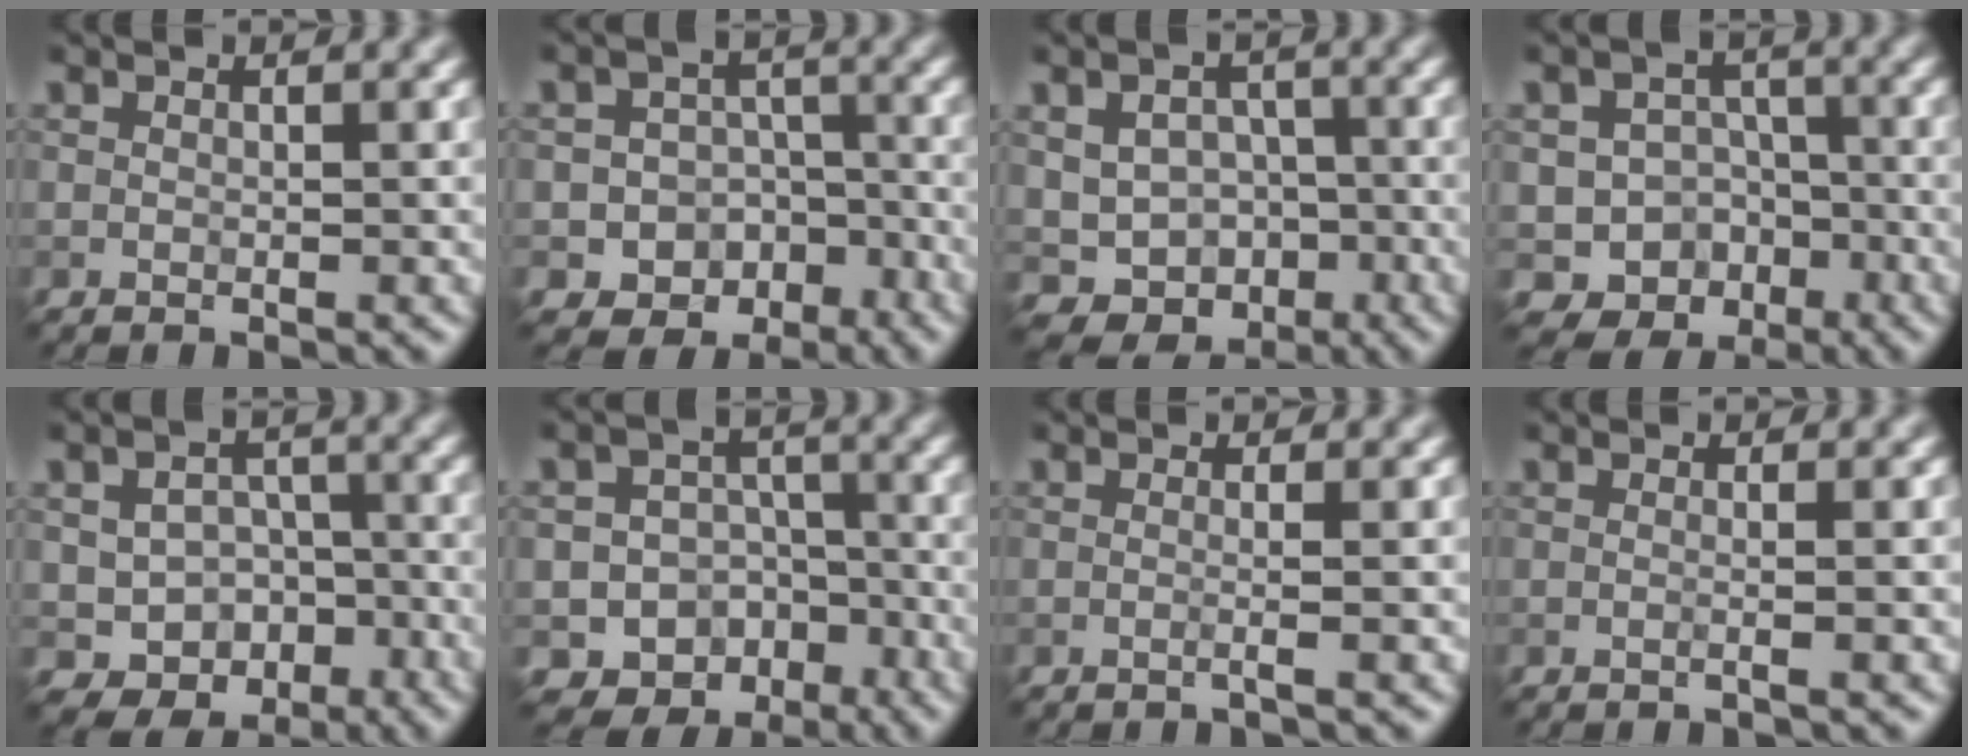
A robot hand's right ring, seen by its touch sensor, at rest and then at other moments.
{"total": 7.9, "force": [-4.3, 6.4, 1.8], "torque": [-0.001, -0.011, -0.079]}
{"total": 6.6, "force": [-2.2, 5.4, 3.2], "torque": [-0.032, 0.000, -0.034]}
{"total": 7.3, "force": [-3.5, 6.3, 1.6], "torque": [-0.001, -0.007, -0.069]}
{"total": 5.9, "force": [-2.4, 4.6, 2.9], "torque": [-0.041, -0.004, -0.026]}
{"total": 11.4, "force": [-6.3, 9.3, 1.9], "torque": [-0.017, -0.021, -0.106]}
{"total": 1.6, "force": [0.0, 0.6, 1.5], "torque": [-0.011, -0.010, -0.023]}
{"total": 1.8, "force": [0.3, 0.9, 1.5], "torque": [0.007, -0.007, -0.023]}